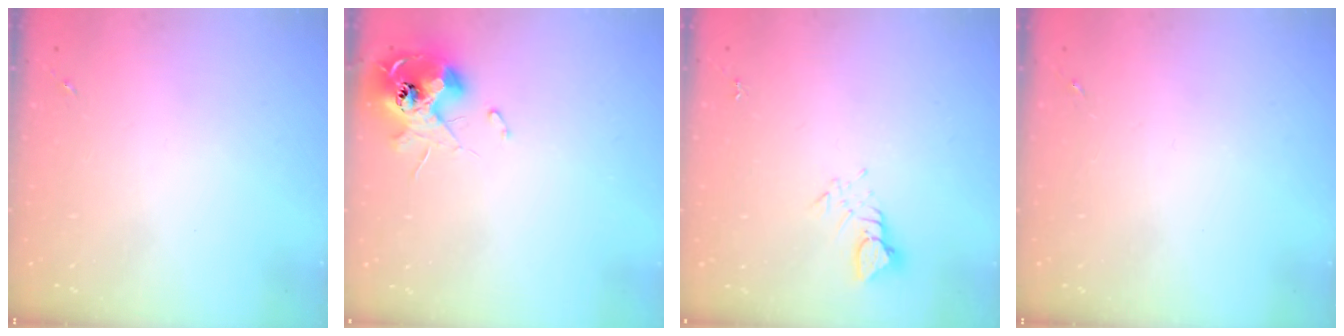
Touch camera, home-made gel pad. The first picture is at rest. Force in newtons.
{"total": 12.8, "press": 12.8, "slide": 1.5}
{"total": 3.1, "press": 3.1, "slide": 0.3}
{"total": 0.0}